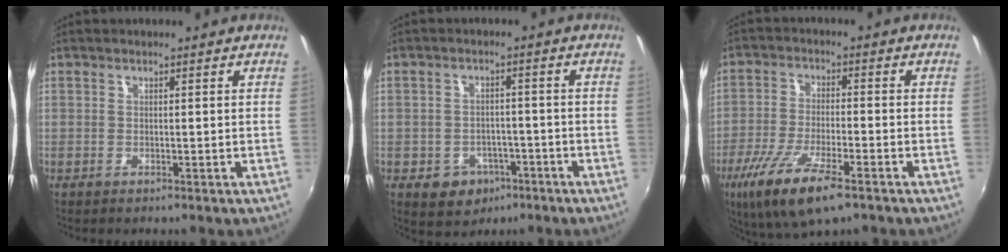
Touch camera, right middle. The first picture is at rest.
{"total": 7.0, "force": [-3.4, 5.7, 2.2], "torque": [-0.058, 0.008, -0.032]}
{"total": 13.1, "force": [-7.8, 3.6, 10.0], "torque": [-0.215, -0.040, -0.147]}